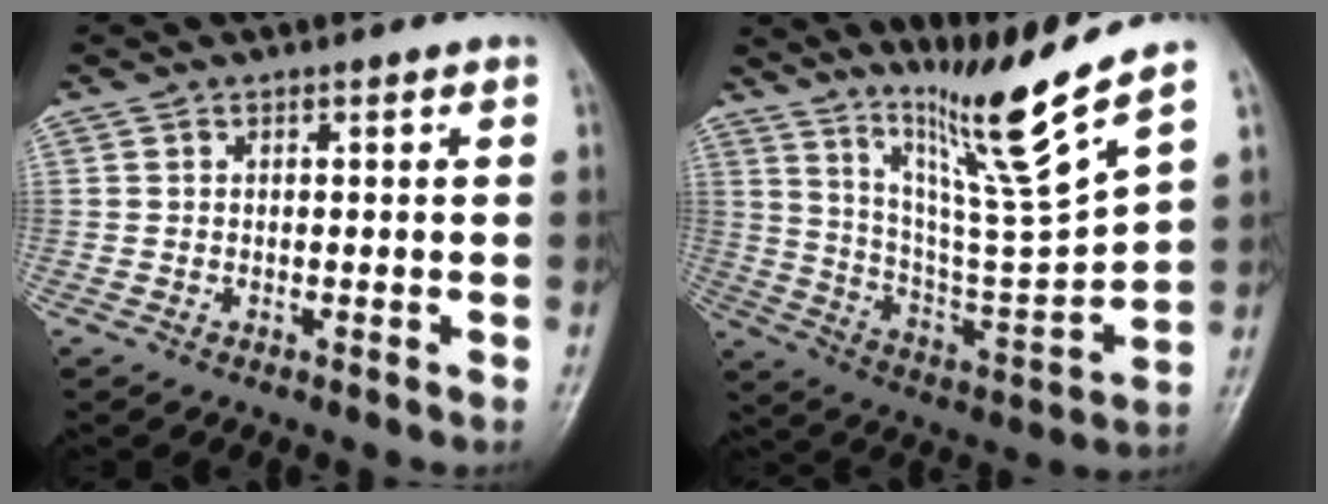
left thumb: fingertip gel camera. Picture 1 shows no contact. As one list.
[{"total": 16.0, "force": [11.9, -1.7, 10.5], "torque": [-0.165, -0.095, 0.220]}]